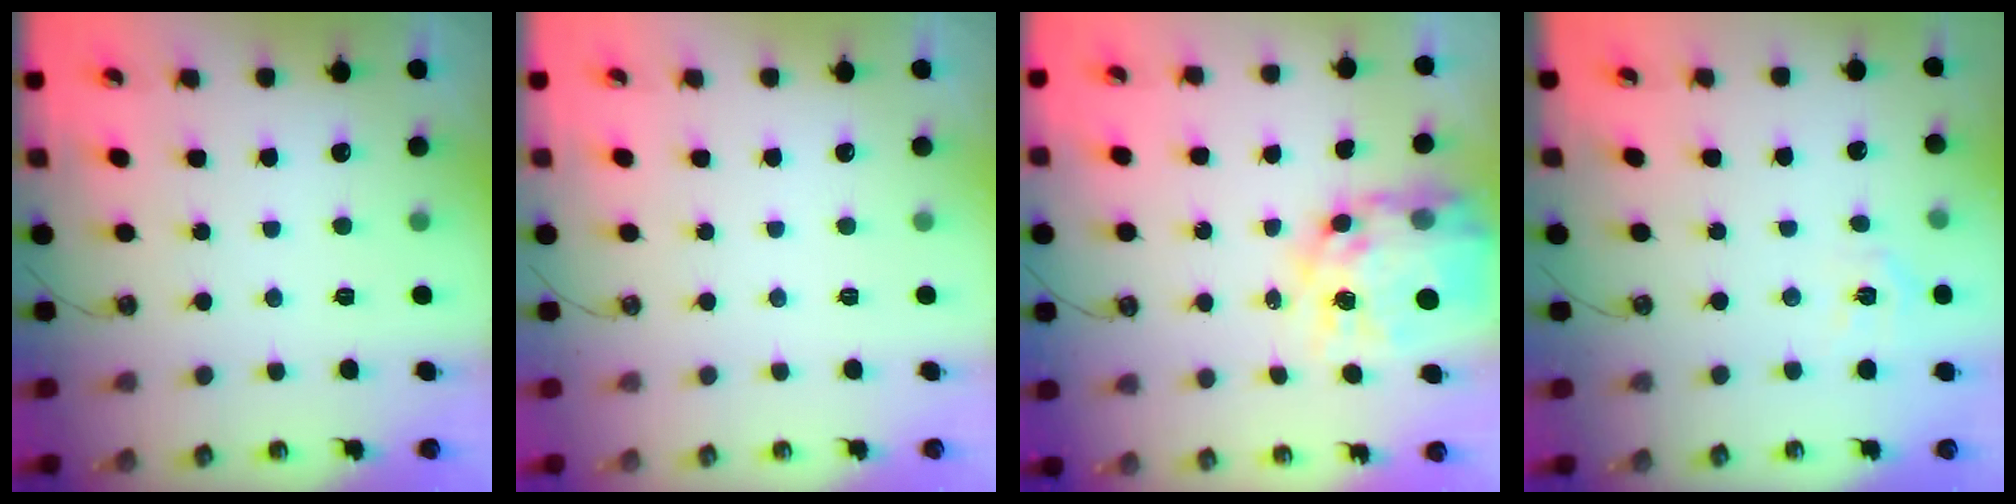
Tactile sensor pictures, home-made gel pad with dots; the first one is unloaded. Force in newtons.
{"total": 0.0}
{"total": 18.4, "press": 18.3, "slide": 1.8}
{"total": 5.5, "press": 5.5, "slide": 0.6}